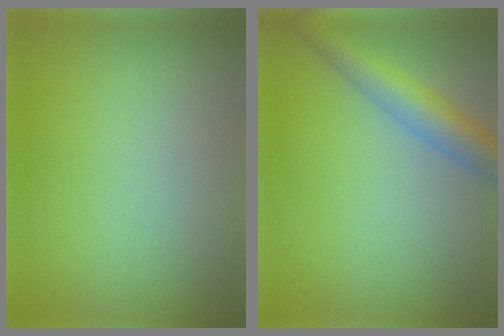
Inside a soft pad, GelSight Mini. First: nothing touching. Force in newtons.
{"total": 4.4, "press": 4.4, "slide": 0.1}